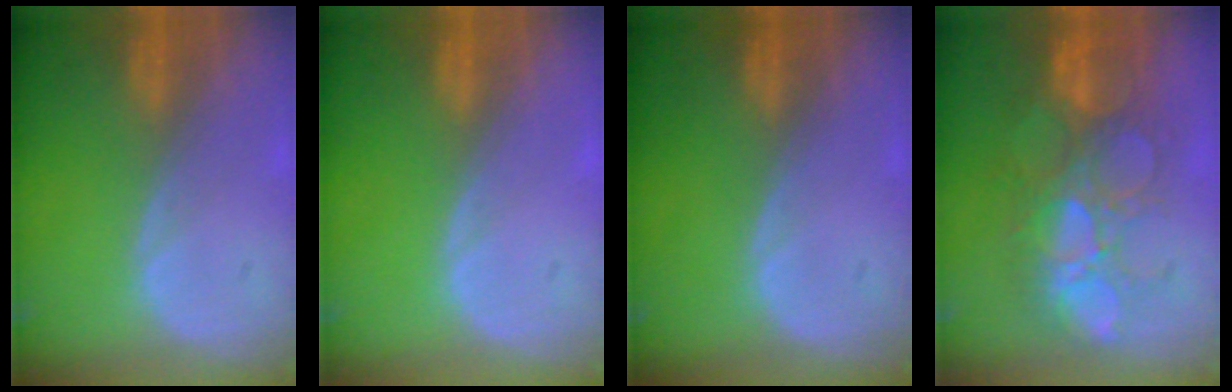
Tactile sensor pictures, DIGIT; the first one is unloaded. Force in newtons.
{"total": 0.0}
{"total": 0.0}
{"total": 11.0, "press": 9.5, "slide": 5.5}